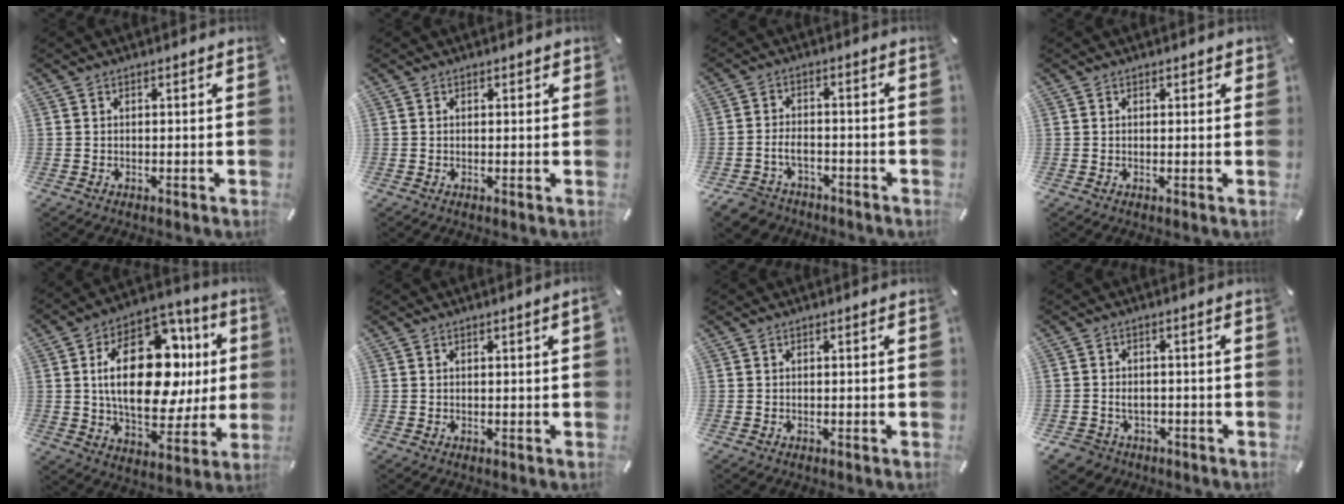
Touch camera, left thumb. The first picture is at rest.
{"total": 0.6, "force": [0.3, 0.4, 0.2], "torque": [0.004, -0.001, 0.004]}
{"total": 5.6, "force": [-3.0, 3.8, 2.7], "torque": [-0.070, 0.010, -0.061]}
{"total": 0.7, "force": [0.3, 0.5, 0.3], "torque": [0.001, 0.000, 0.004]}
{"total": 25.5, "force": [4.5, 15.1, 20.1], "torque": [-0.335, -0.014, 0.075]}
{"total": 0.7, "force": [0.3, -0.1, 0.6], "torque": [-0.011, -0.002, 0.005]}
{"total": 0.0}
{"total": 4.1, "force": [-1.3, 3.6, 1.4], "torque": [-0.038, 0.002, -0.025]}